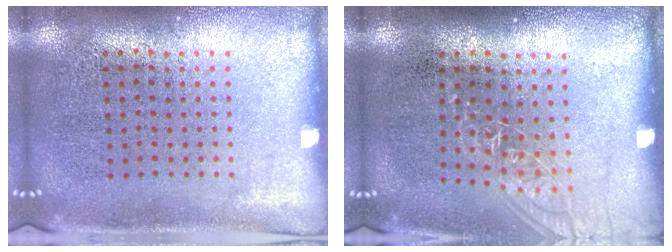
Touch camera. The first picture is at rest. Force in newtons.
{"total": 1.0, "press": 1.0, "slide": 0.3}